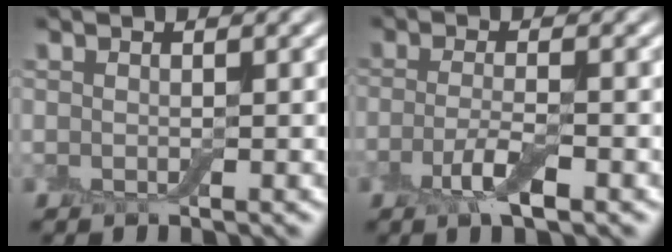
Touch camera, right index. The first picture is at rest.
{"total": 3.0, "force": [-1.3, 0.8, 2.6], "torque": [-0.056, -0.002, -0.029]}